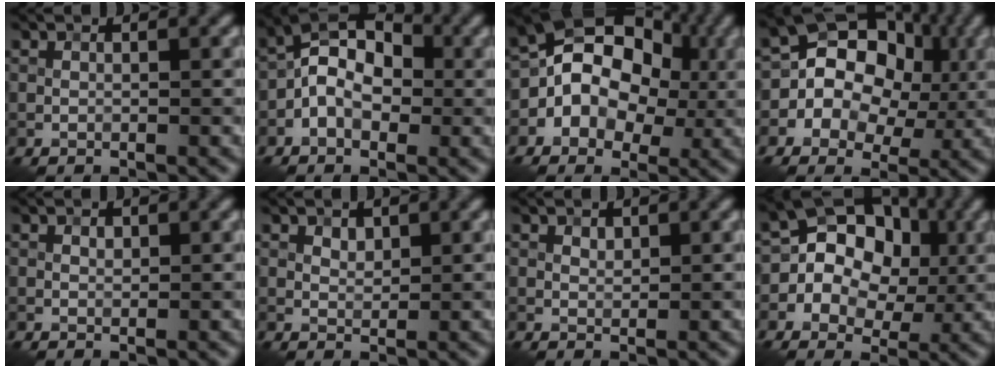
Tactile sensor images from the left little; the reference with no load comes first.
{"total": 6.3, "force": [-0.7, 4.2, 4.6], "torque": [-0.061, 0.026, -0.023]}
{"total": 10.2, "force": [0.0, 8.2, 6.1], "torque": [-0.063, 0.039, -0.041]}
{"total": 9.2, "force": [0.5, 7.7, 5.0], "torque": [-0.051, 0.021, -0.020]}
{"total": 0.6, "force": [0.3, 0.4, 0.3], "torque": [-0.004, 0.000, 0.005]}
{"total": 1.1, "force": [0.7, 0.7, 0.5], "torque": [-0.009, 0.000, 0.015]}
{"total": 0.8, "force": [0.5, 0.5, 0.3], "torque": [-0.007, -0.001, 0.010]}
{"total": 8.7, "force": [1.0, 7.2, 4.8], "torque": [-0.054, 0.031, -0.017]}